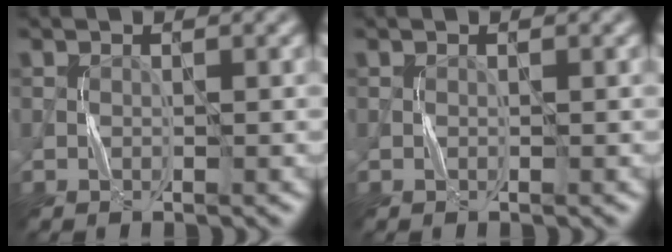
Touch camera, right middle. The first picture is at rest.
{"total": 0.0}